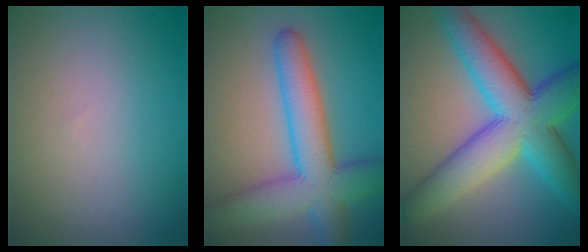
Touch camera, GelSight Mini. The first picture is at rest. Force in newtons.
{"total": 7.7, "press": 7.7, "slide": 0.3}
{"total": 10.8, "press": 10.8, "slide": 0.1}